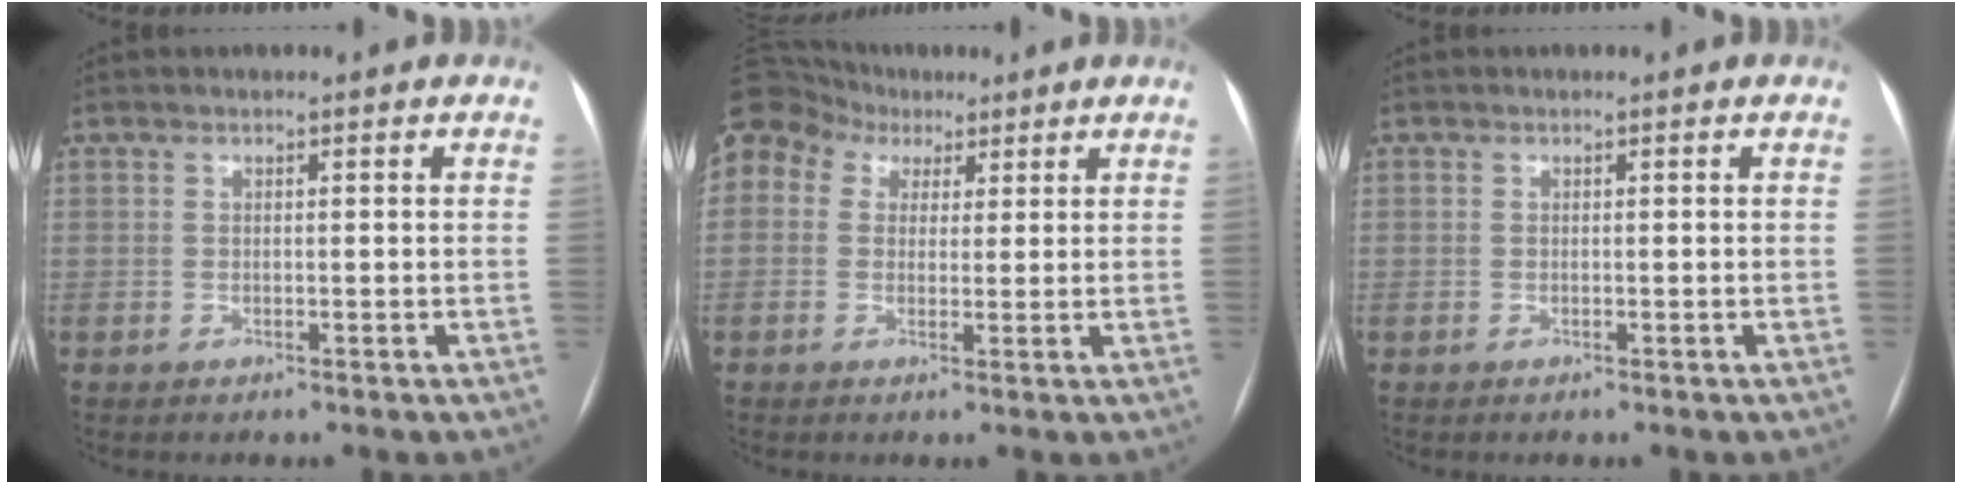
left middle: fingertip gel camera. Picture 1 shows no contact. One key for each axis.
{"total": 18.3, "fx": 9.3, "fy": 14.0, "fz": 7.1, "tx": -0.225, "ty": 0.101, "tz": 0.176}
{"total": 0.0}